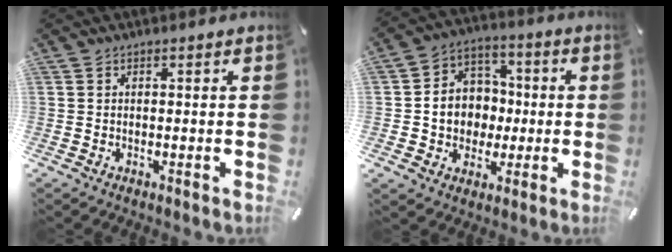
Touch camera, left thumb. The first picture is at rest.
{"total": 10.0, "force": [-1.5, 9.3, 3.2], "torque": [-0.057, 0.015, -0.022]}